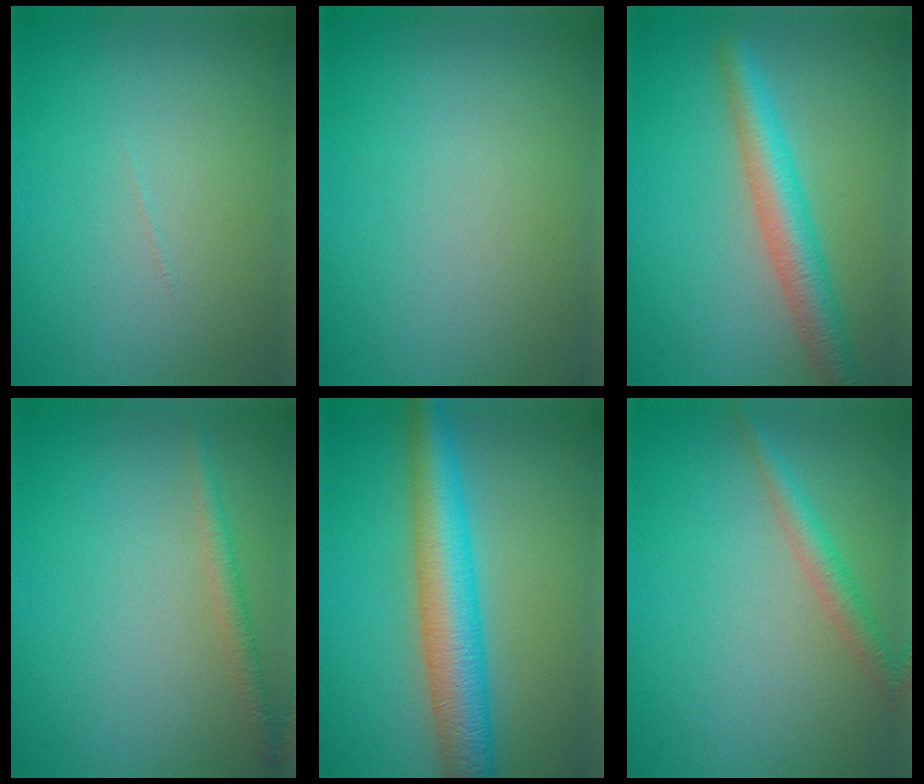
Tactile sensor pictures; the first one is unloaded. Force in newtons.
{"total": 0.0}
{"total": 4.6, "press": 4.6, "slide": 0.2}
{"total": 1.6, "press": 1.6, "slide": 0.0}
{"total": 7.2, "press": 7.2, "slide": 0.1}
{"total": 2.4, "press": 2.4, "slide": 0.1}